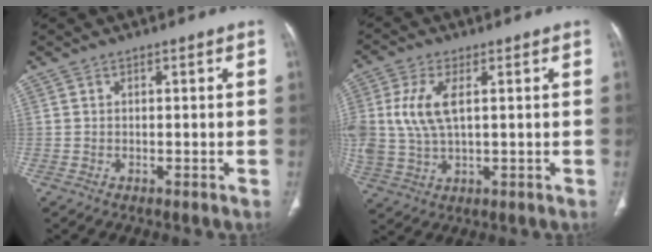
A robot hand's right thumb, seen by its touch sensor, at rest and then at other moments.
{"total": 9.5, "force": [1.9, 4.8, 8.0], "torque": [-0.188, 0.000, 0.043]}